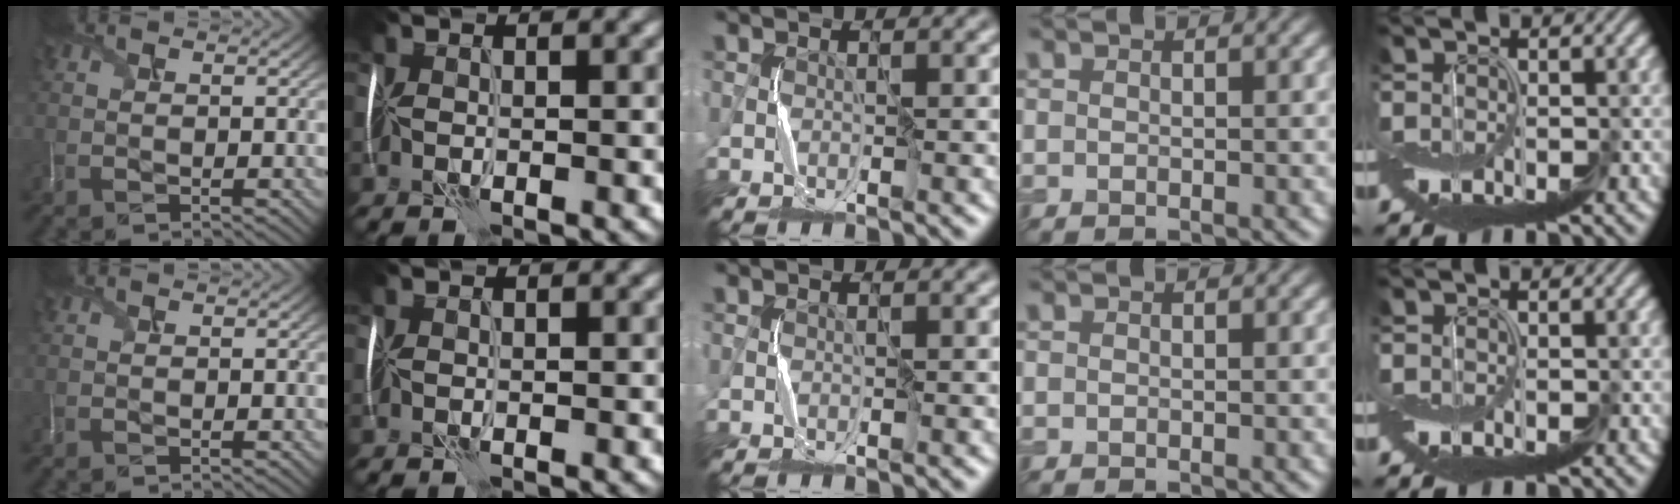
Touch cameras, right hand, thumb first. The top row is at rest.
{}